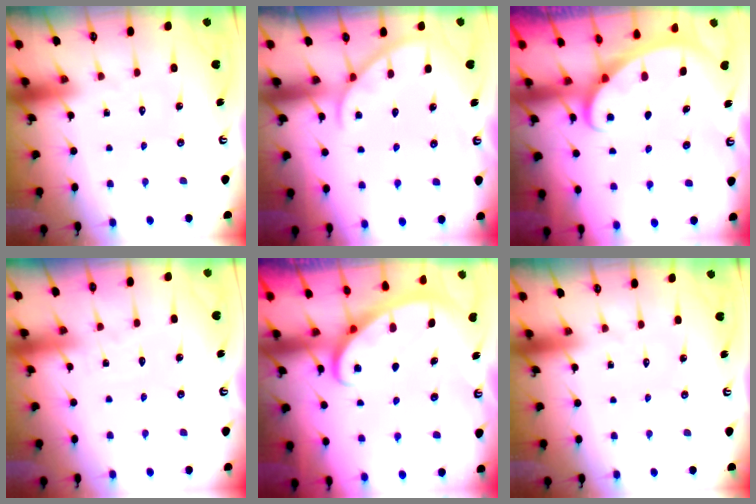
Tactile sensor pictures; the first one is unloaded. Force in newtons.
{"total": 1.2, "press": 1.1, "slide": 0.2}
{"total": 2.2, "press": 2.2, "slide": 0.4}
{"total": 2.6, "press": 2.6, "slide": 0.3}
{"total": 2.7, "press": 2.6, "slide": 0.4}
{"total": 0.0}